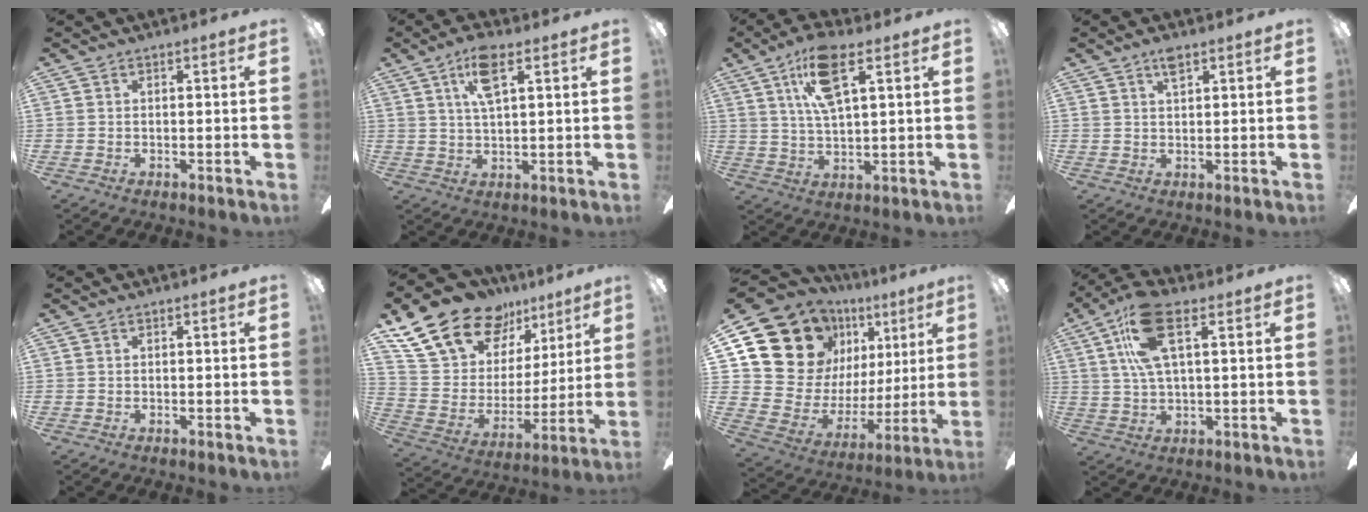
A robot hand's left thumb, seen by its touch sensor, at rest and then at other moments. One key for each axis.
{"total": 7.9, "fx": 4.1, "fy": 2.6, "fz": 6.3, "tx": -0.117, "ty": 0.001, "tz": 0.068}
{"total": 11.7, "fx": 6.1, "fy": 4.0, "fz": 9.1, "tx": -0.162, "ty": -0.002, "tz": 0.105}
{"total": 3.1, "fx": 2.0, "fy": 1.1, "fz": 2.0, "tx": -0.038, "ty": 0.001, "tz": 0.034}
{"total": 0.0}
{"total": 22.0, "fx": 15.0, "fy": 13.1, "fz": 9.3, "tx": -0.172, "ty": -0.088, "tz": 0.288}
{"total": 20.0, "fx": 11.2, "fy": 14.5, "fz": 8.1, "tx": -0.160, "ty": -0.072, "tz": 0.231}
{"total": 14.2, "fx": 5.6, "fy": 5.9, "fz": 11.6, "tx": -0.215, "ty": 0.004, "tz": 0.101}